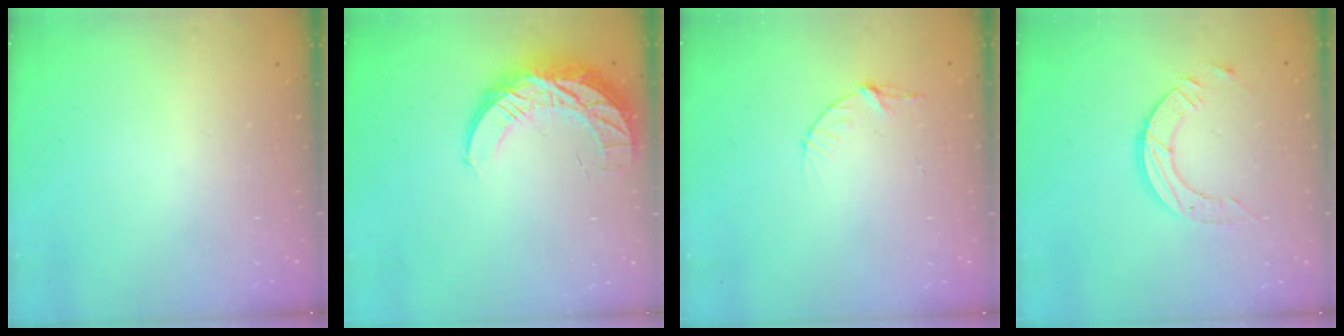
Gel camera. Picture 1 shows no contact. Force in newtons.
{"total": 11.6, "press": 11.6, "slide": 0.9}
{"total": 3.4, "press": 3.4, "slide": 0.4}
{"total": 9.0, "press": 9.0, "slide": 0.8}